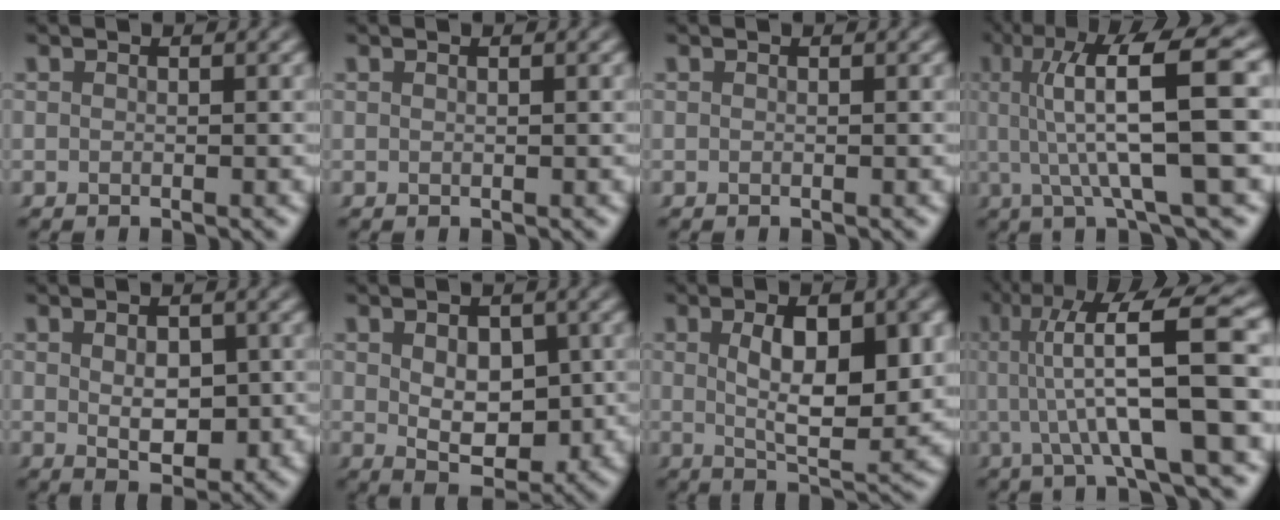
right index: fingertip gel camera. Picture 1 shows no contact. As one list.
[{"total": 0.0}, {"total": 0.0}, {"total": 10.5, "force": [2.1, 2.2, 10.1], "torque": [-0.156, 0.019, 0.029]}, {"total": 4.2, "force": [0.0, 2.4, 3.4], "torque": [-0.047, -0.014, 0.011]}, {"total": 5.6, "force": [-0.3, 3.6, 4.3], "torque": [-0.061, -0.026, 0.006]}, {"total": 6.9, "force": [0.9, 2.6, 6.3], "torque": [-0.097, -0.012, 0.018]}, {"total": 11.3, "force": [2.1, 3.1, 10.6], "torque": [-0.160, 0.020, 0.028]}]